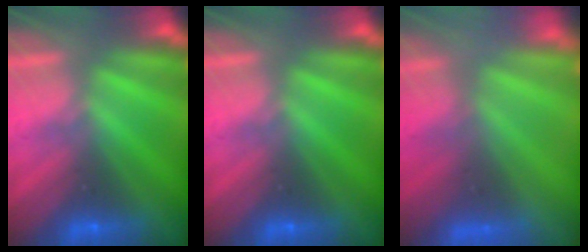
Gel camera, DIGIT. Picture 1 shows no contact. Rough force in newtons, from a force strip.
{"total": 0.0}
{"total": 8.7}